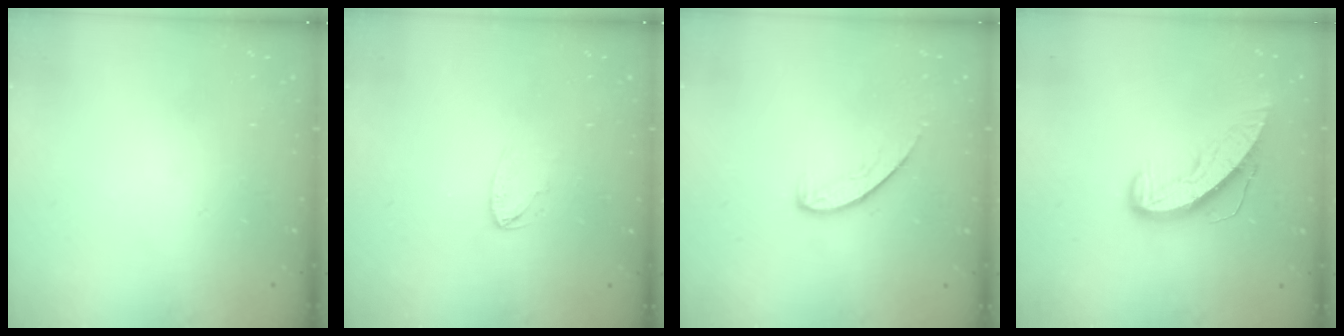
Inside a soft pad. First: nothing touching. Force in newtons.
{"total": 2.5, "press": 2.5, "slide": 0.2}
{"total": 6.0, "press": 6.0, "slide": 0.4}
{"total": 8.2, "press": 8.2, "slide": 0.4}